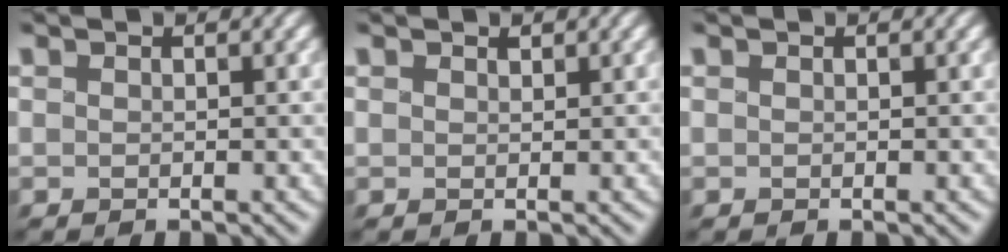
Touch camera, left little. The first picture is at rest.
{"total": 0.6, "force": [0.5, 0.3, 0.3], "torque": [-0.004, 0.000, 0.009]}
{"total": 0.0}